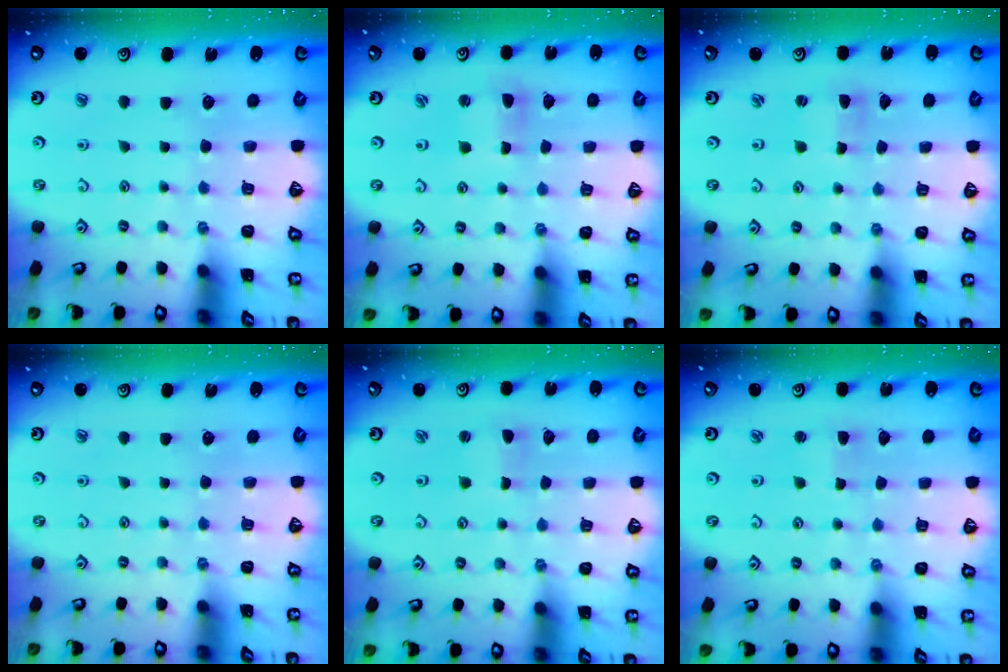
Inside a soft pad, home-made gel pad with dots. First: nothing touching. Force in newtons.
{"total": 2.7, "press": 2.7, "slide": 0.4}
{"total": 1.6, "press": 1.6, "slide": 0.2}
{"total": 0.0}
{"total": 0.9, "press": 0.9, "slide": 0.1}
{"total": 2.7, "press": 2.7, "slide": 0.2}